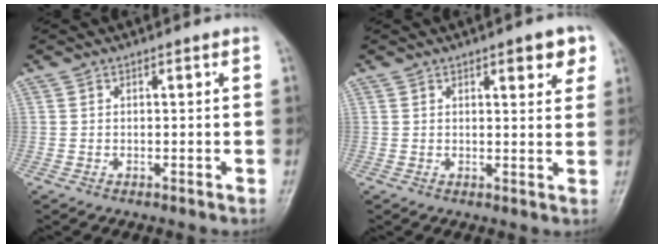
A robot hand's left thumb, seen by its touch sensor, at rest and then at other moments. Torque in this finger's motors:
{"motor_torque": [0.66, 0.67, 0.37, -0.35, 0.00]}